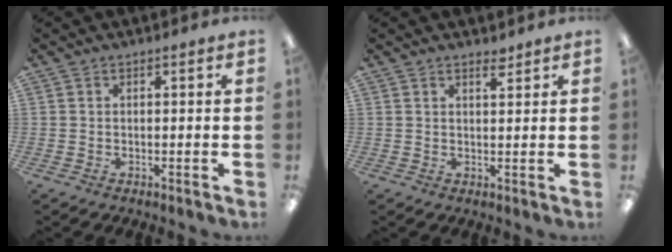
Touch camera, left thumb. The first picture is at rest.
{"total": 2.2, "force": [1.9, 0.6, 1.0], "torque": [-0.007, -0.007, 0.031]}